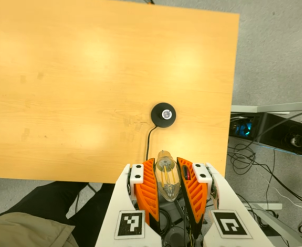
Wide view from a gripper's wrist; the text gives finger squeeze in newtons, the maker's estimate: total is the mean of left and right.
{"total": 18.5, "left": 19.9, "right": 17.0}